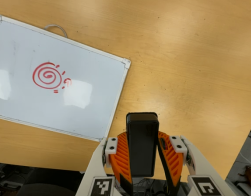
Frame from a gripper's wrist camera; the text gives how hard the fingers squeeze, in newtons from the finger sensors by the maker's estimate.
{"total": 6.8, "left": 6.0, "right": 7.6}